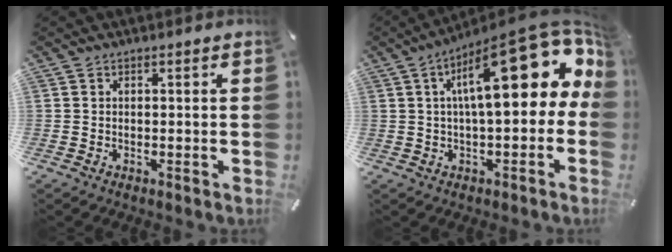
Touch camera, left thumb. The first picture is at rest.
{"total": 23.5, "force": [7.5, 8.6, 20.6], "torque": [-0.316, -0.049, 0.118]}